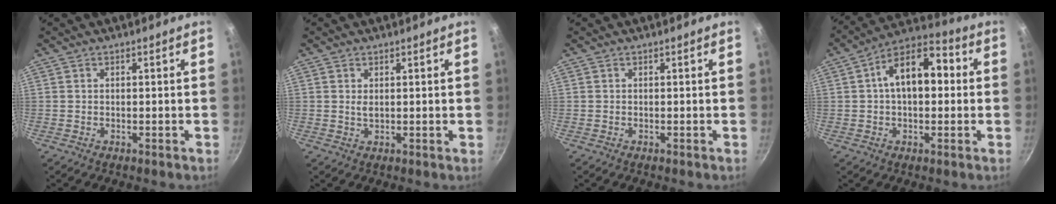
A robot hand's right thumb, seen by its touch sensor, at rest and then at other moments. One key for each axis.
{"total": 1.3, "fx": 0.5, "fy": 0.6, "fz": 1.0, "tx": -0.017, "ty": -0.004, "tz": 0.006}
{"total": 0.0}
{"total": 13.8, "fx": 1.7, "fy": 8.2, "fz": 10.9, "tx": -0.132, "ty": 0.036, "tz": 0.008}